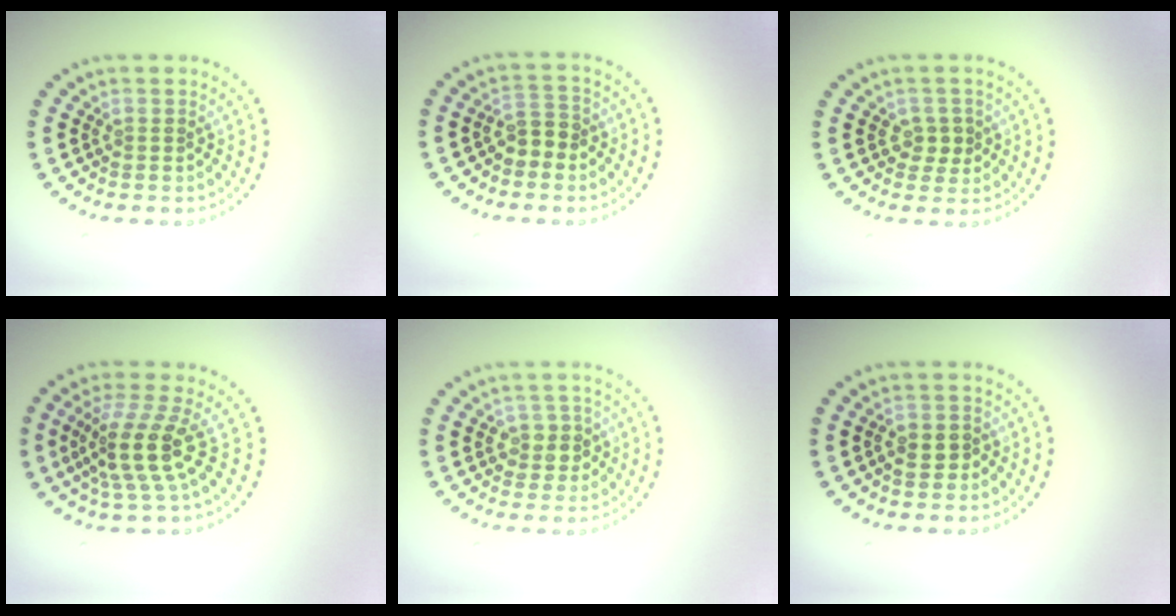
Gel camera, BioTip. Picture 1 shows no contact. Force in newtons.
{"total": 2.0, "press": 1.8, "slide": 0.7}
{"total": 1.7, "press": 1.6, "slide": 0.6}
{"total": 4.4, "press": 3.4, "slide": 2.9}
{"total": 2.2, "press": 2.1, "slide": 0.7}
{"total": 1.6, "press": 1.5, "slide": 0.5}